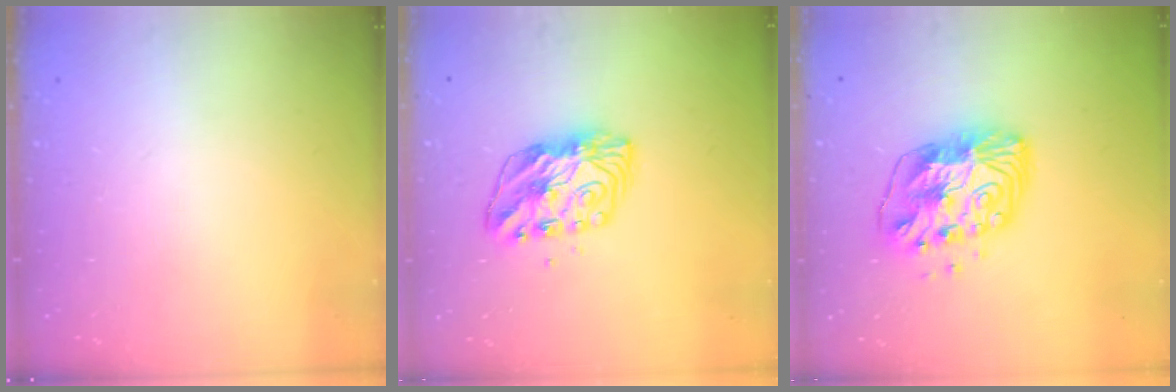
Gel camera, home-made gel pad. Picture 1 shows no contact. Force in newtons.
{"total": 7.8, "press": 7.7, "slide": 0.6}
{"total": 13.6, "press": 13.5, "slide": 1.4}